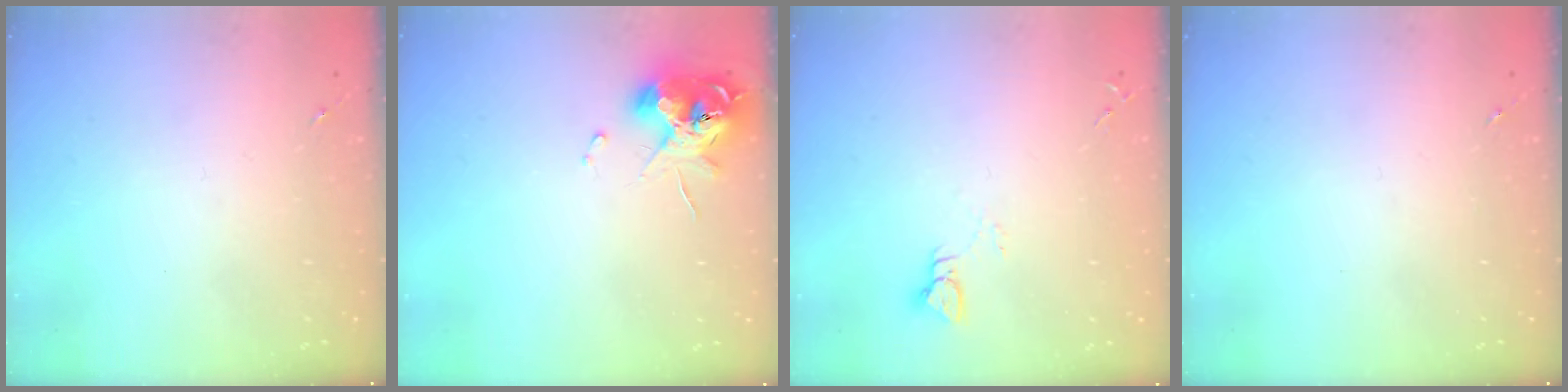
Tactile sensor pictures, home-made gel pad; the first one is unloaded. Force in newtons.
{"total": 11.3, "press": 11.2, "slide": 1.4}
{"total": 3.0, "press": 3.0, "slide": 0.3}
{"total": 0.0}